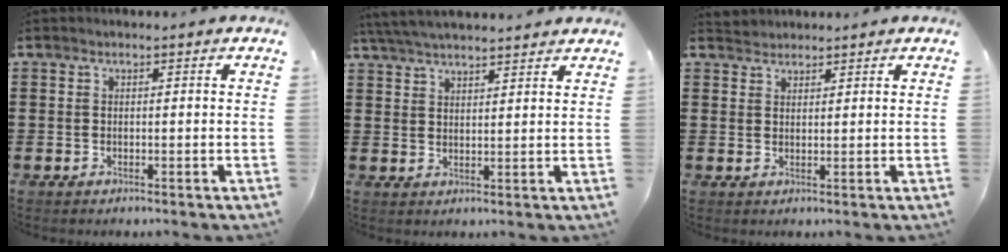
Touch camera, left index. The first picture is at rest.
{"total": 4.5, "force": [4.3, 0.1, 1.1], "torque": [-0.036, -0.010, 0.080]}
{"total": 1.6, "force": [1.5, 0.4, -0.5], "torque": [0.004, 0.004, 0.031]}